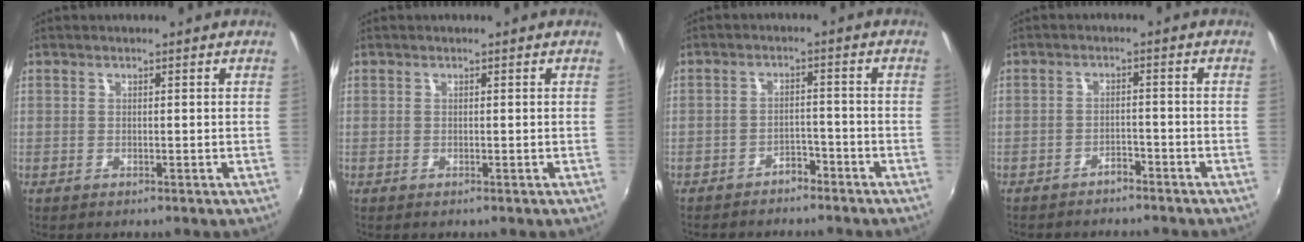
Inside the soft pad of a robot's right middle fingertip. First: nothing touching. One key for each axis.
{"total": 0.0}
{"total": 4.8, "fx": -4.1, "fy": 2.0, "fz": 1.3, "tx": -0.036, "ty": 0.009, "tz": -0.057}
{"total": 3.9, "fx": -3.5, "fy": 1.3, "fz": 1.0, "tx": -0.034, "ty": 0.001, "tz": -0.050}